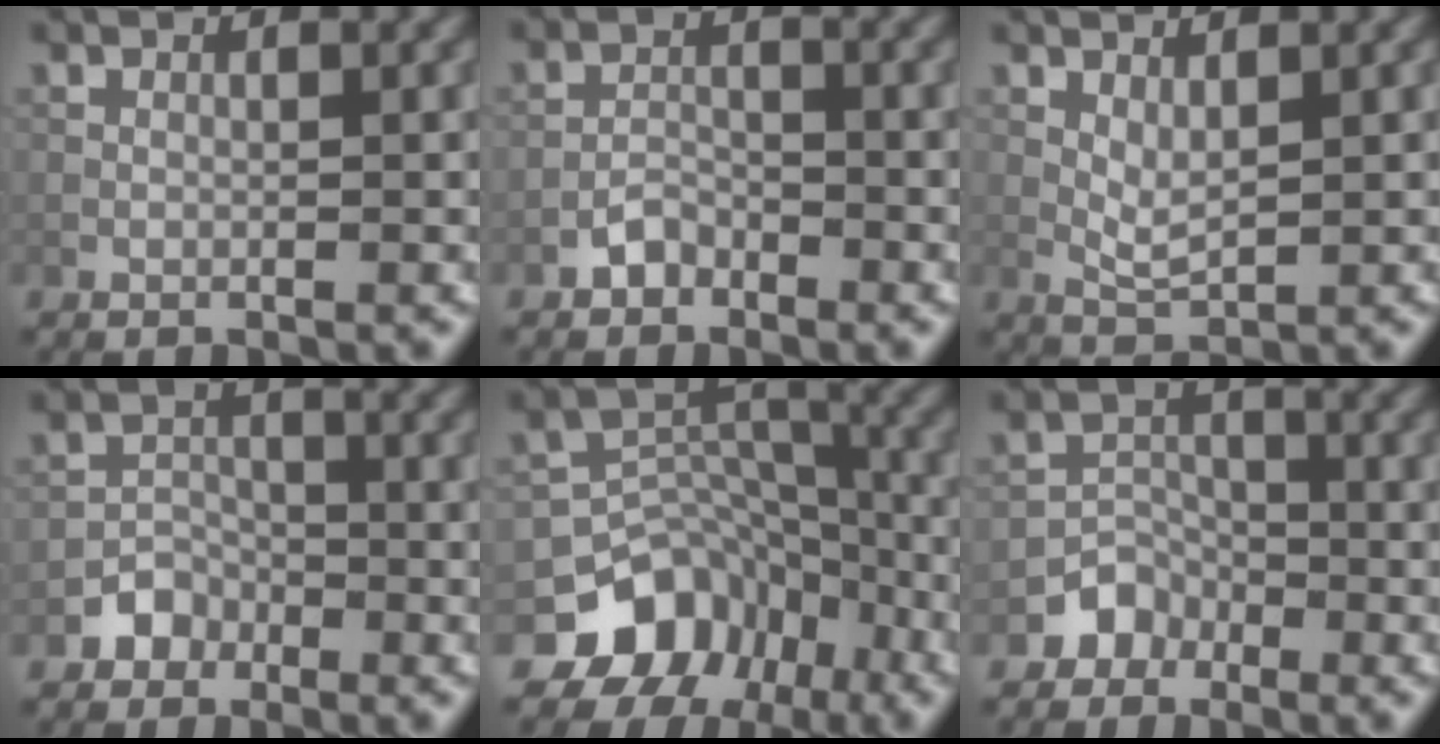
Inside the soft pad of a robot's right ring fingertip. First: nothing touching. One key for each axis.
{"total": 1.7, "fx": -1.3, "fy": 0.9, "fz": 0.5, "tx": -0.006, "ty": 0.008, "tz": -0.027}
{"total": 1.9, "fx": 0.8, "fy": 0.7, "fz": 1.6, "tx": -0.039, "ty": -0.001, "tz": 0.019}
{"total": 2.1, "fx": -1.4, "fy": 1.6, "fz": 0.2, "tx": 0.007, "ty": 0.011, "tz": -0.028}
{"total": 9.9, "fx": -6.2, "fy": 7.5, "fz": 2.1, "tx": -0.029, "ty": 0.018, "tz": -0.109}
{"total": 2.4, "fx": -1.7, "fy": 1.7, "fz": 0.1, "tx": 0.010, "ty": 0.010, "tz": -0.032}